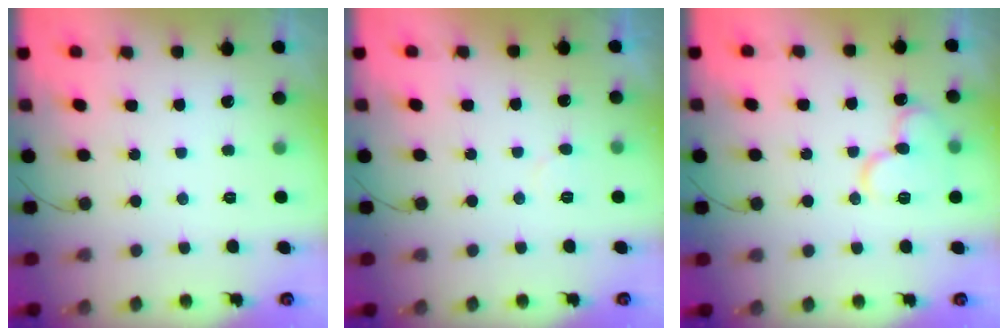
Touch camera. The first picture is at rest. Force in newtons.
{"total": 4.0, "press": 4.0, "slide": 0.4}
{"total": 13.4, "press": 13.3, "slide": 1.6}